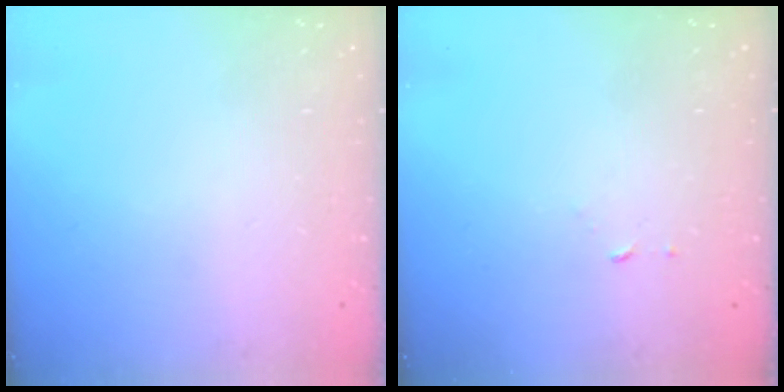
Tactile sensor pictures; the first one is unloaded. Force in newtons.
{"total": 2.5, "press": 2.5, "slide": 0.2}